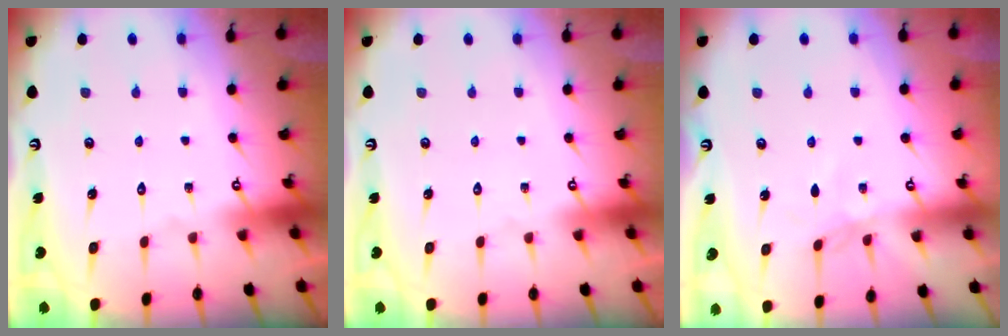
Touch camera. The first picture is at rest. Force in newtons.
{"total": 0.0}
{"total": 2.2, "press": 2.2, "slide": 0.3}